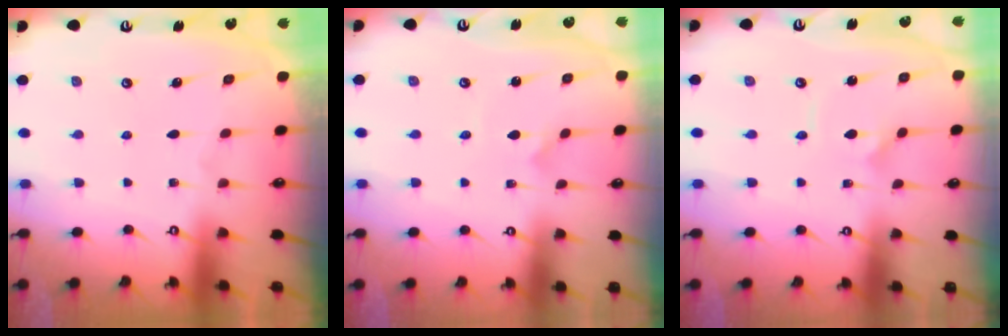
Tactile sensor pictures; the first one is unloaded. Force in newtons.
{"total": 1.6, "press": 1.6, "slide": 0.1}
{"total": 1.9, "press": 1.9, "slide": 0.1}